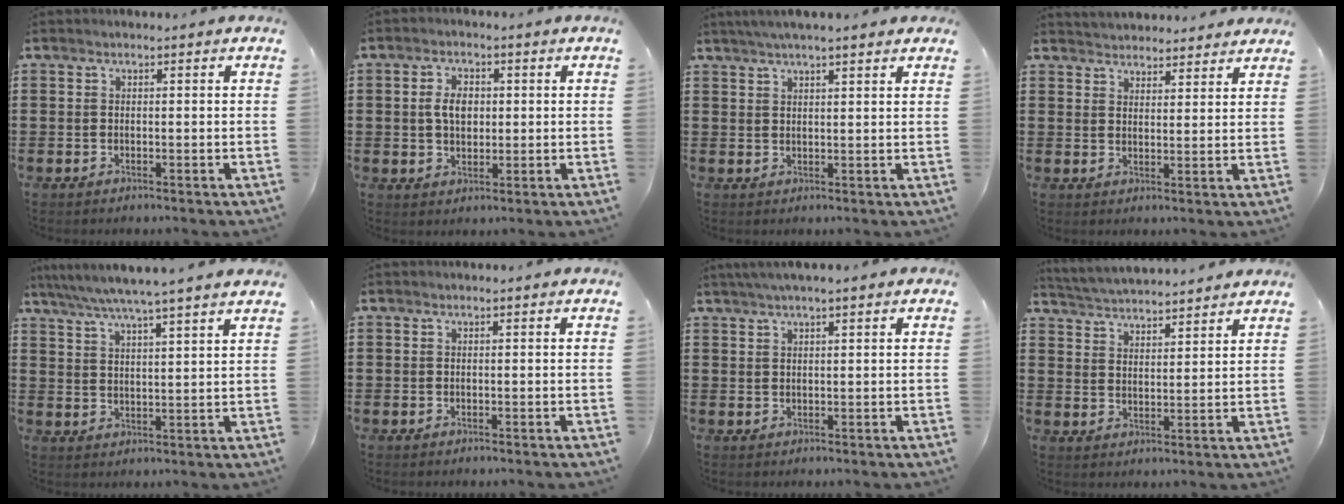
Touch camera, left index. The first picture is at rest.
{"total": 4.3, "force": [0.5, 2.7, 3.3], "torque": [-0.062, 0.009, 0.005]}
{"total": 3.2, "force": [2.8, 0.0, 1.6], "torque": [-0.038, 0.003, 0.050]}
{"total": 3.2, "force": [3.2, 0.3, -0.4], "torque": [-0.002, -0.010, 0.061]}
{"total": 5.2, "force": [4.5, -0.8, 2.3], "torque": [-0.061, -0.026, 0.076]}
{"total": 0.0}
{"total": 2.1, "force": [1.6, 0.0, 1.4], "torque": [-0.028, 0.004, 0.030]}
{"total": 3.9, "force": [3.9, -0.1, 0.1], "torque": [-0.020, -0.022, 0.067]}